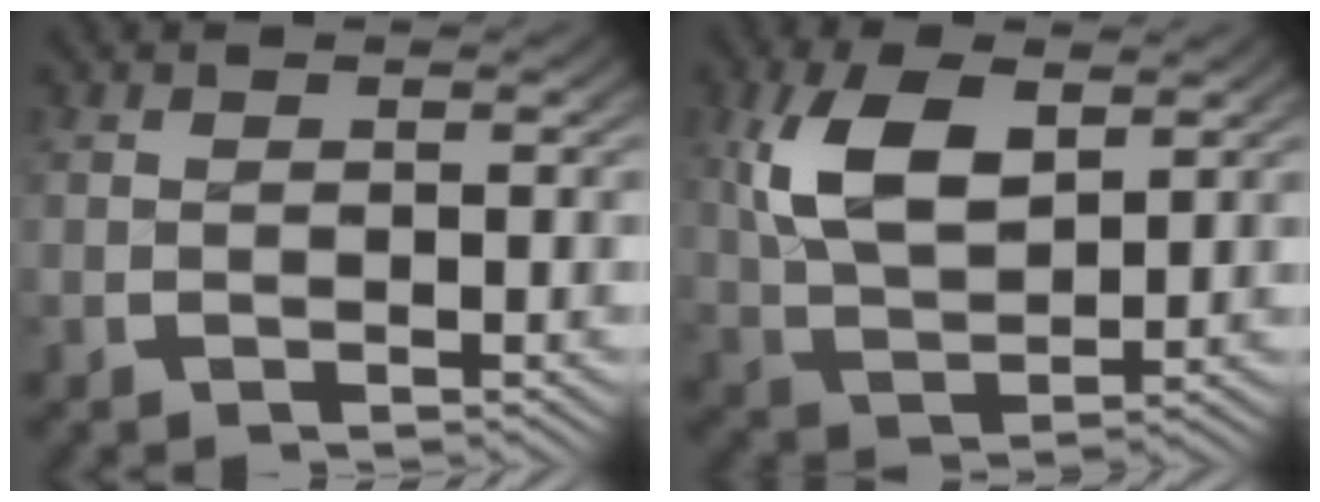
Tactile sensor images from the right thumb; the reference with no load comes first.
{"total": 7.4, "force": [1.8, 4.3, 5.8], "torque": [-0.134, -0.015, 0.046]}